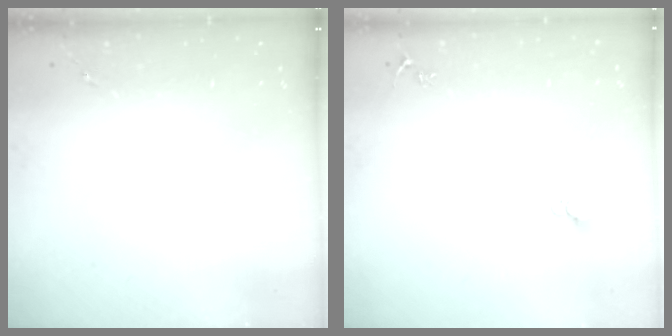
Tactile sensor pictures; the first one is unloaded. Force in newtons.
{"total": 2.9, "press": 2.9, "slide": 0.1}